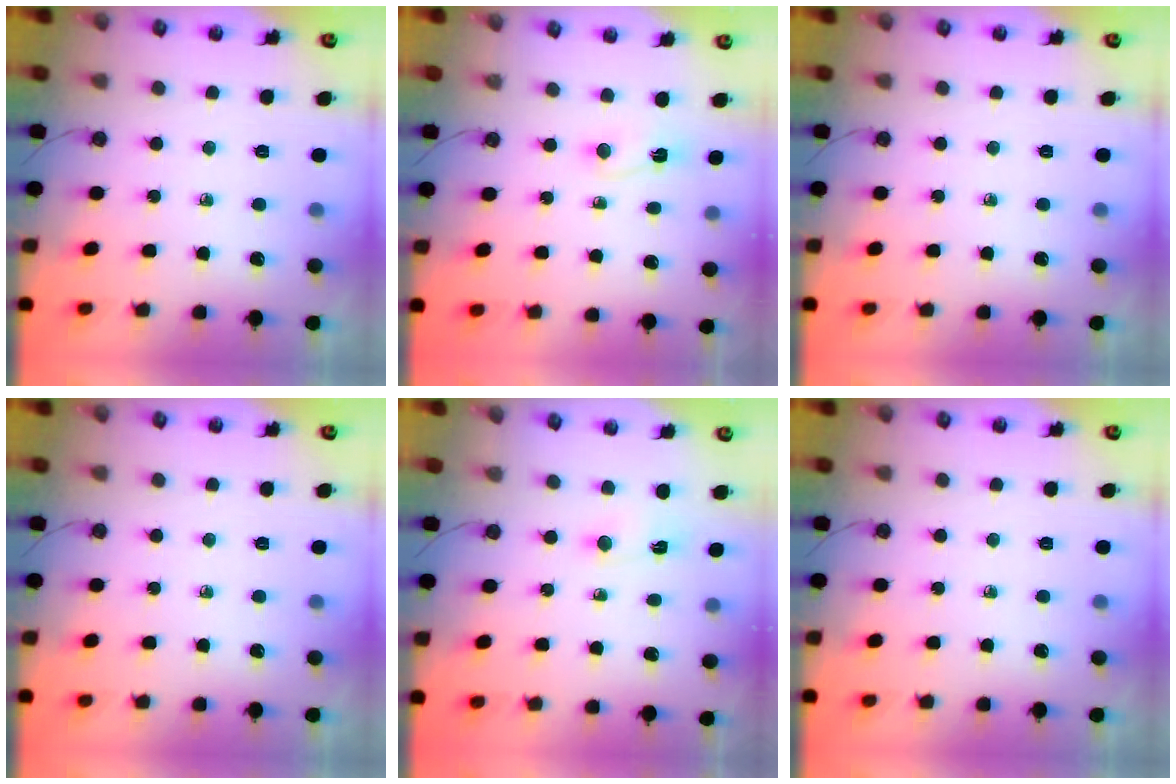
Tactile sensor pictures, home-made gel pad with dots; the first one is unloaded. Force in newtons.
{"total": 2.0, "press": 1.6, "slide": 1.2}
{"total": 0.0}
{"total": 0.0}
{"total": 2.2, "press": 2.1, "slide": 0.3}
{"total": 0.0}